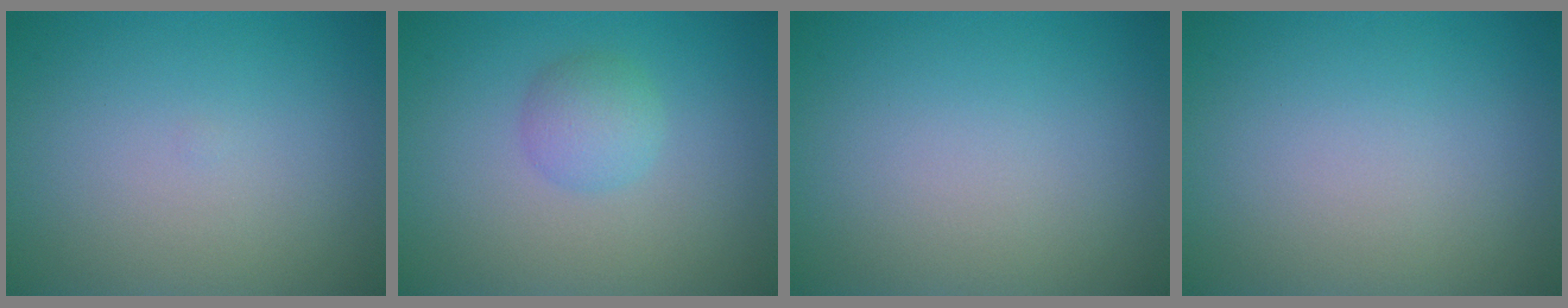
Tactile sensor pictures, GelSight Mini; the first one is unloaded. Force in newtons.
{"total": 2.1, "press": 2.1, "slide": 0.1}
{"total": 0.0}
{"total": 0.0}